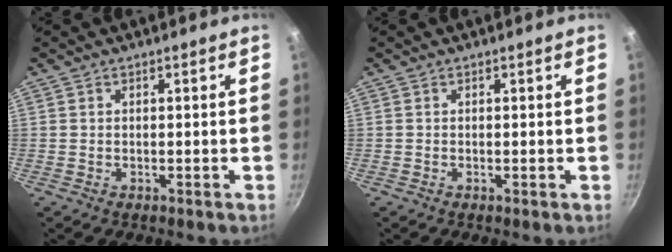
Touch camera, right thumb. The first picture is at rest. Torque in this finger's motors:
{"motor_torque": [2.20, 2.12, -0.20, -0.03, -0.02]}